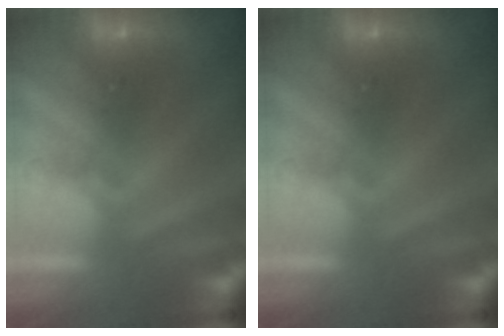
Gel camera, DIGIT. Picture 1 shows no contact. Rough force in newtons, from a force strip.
{"total": 0.0}